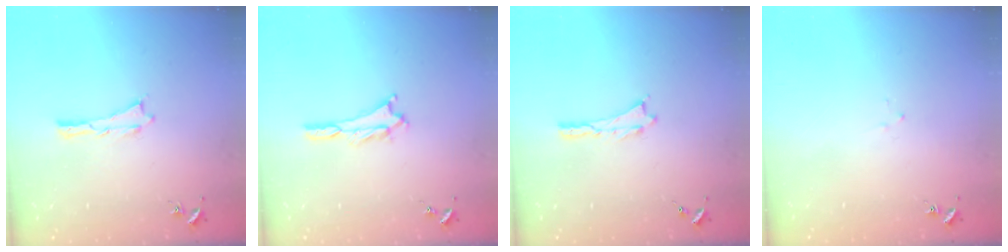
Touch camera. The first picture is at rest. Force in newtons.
{"total": 1.8, "press": 1.8, "slide": 0.1}
{"total": 0.0}
{"total": 1.8, "press": 1.8, "slide": 0.1}